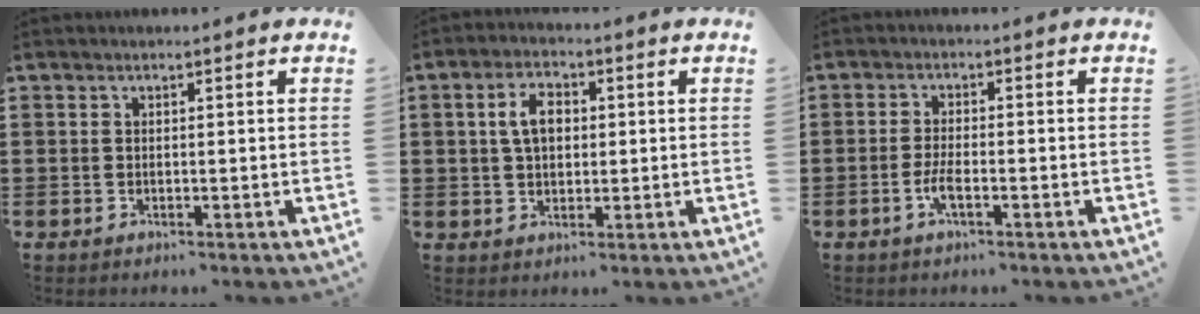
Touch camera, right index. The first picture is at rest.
{"total": 5.3, "force": [0.8, 3.0, 4.2], "torque": [-0.090, 0.014, 0.010]}
{"total": 3.0, "force": [-1.3, 0.6, 2.6], "torque": [-0.060, -0.004, -0.027]}